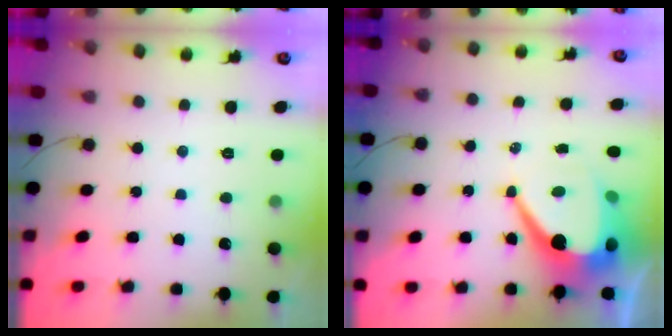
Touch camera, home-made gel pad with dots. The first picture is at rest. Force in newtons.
{"total": 12.9, "press": 12.9, "slide": 0.9}